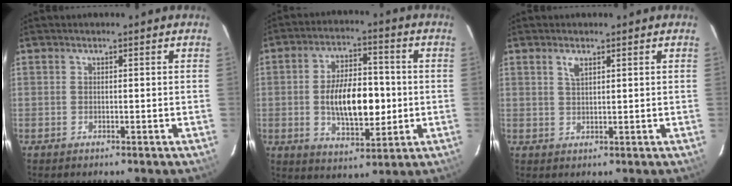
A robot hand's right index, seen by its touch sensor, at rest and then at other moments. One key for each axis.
{"total": 13.5, "fx": -1.2, "fy": 6.5, "fz": 11.7, "tx": -0.208, "ty": 0.007, "tz": -0.010}
{"total": 2.1, "fx": 1.2, "fy": 0.8, "fz": 1.5, "tx": -0.029, "ty": 0.003, "tz": 0.023}